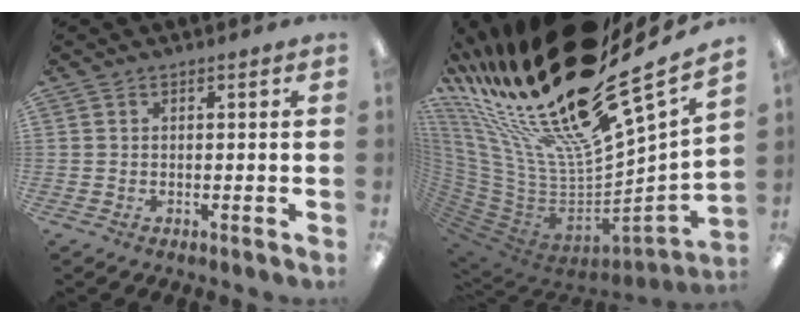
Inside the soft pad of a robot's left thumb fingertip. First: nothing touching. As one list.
[{"total": 30.9, "force": [19.8, 10.7, 21.2], "torque": [-0.324, -0.200, 0.379]}]